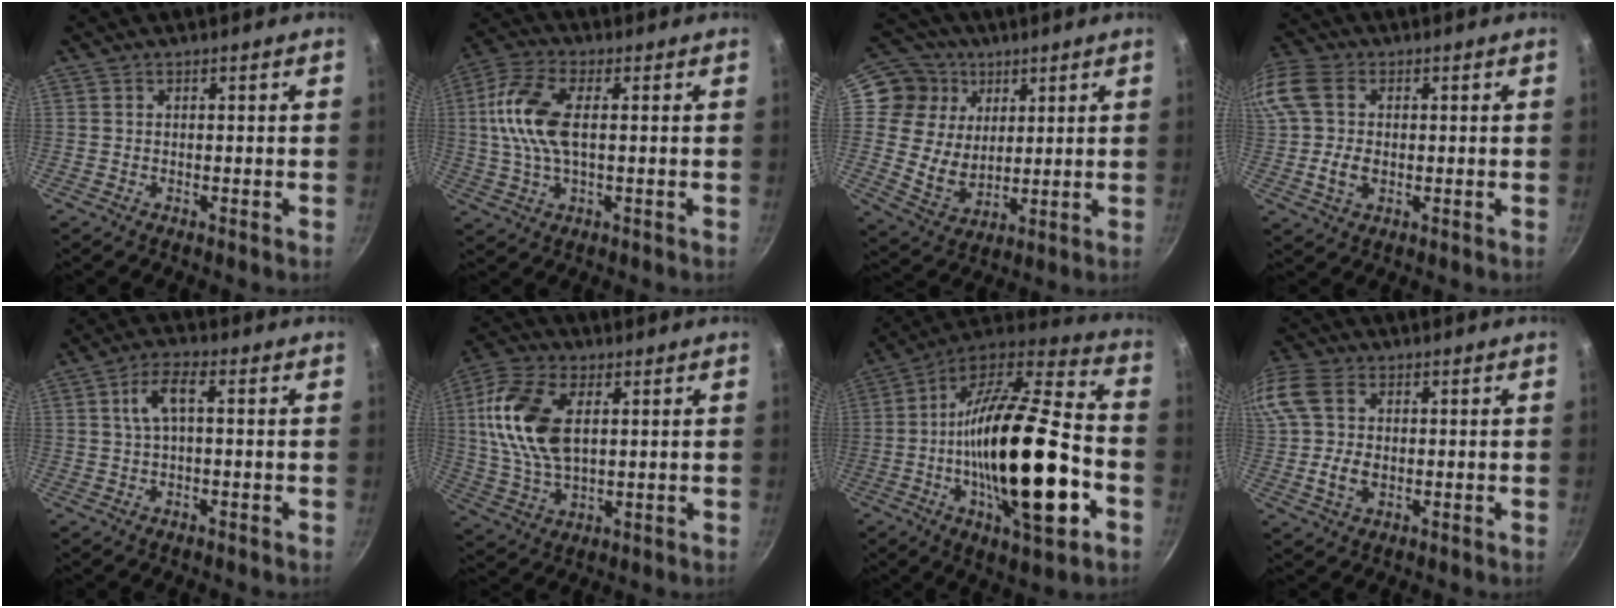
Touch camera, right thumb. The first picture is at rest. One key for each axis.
{"total": 11.6, "fx": 1.2, "fy": 5.6, "fz": 10.1, "tx": -0.216, "ty": 0.015, "tz": 0.012}
{"total": 13.1, "fx": 4.8, "fy": 11.1, "fz": 5.1, "tx": -0.063, "ty": -0.015, "tz": 0.089}
{"total": 14.1, "fx": 0.9, "fy": 10.6, "fz": 9.2, "tx": -0.215, "ty": 0.022, "tz": 0.007}
{"total": 5.7, "fx": 0.7, "fy": 2.1, "fz": 5.3, "tx": -0.113, "ty": 0.015, "tz": 0.007}
{"total": 15.2, "fx": 3.2, "fy": 8.5, "fz": 12.2, "tx": -0.237, "ty": -0.001, "tz": 0.058}
{"total": 30.5, "fx": -6.5, "fy": 10.7, "fz": 27.8, "tx": -0.465, "ty": 0.021, "tz": -0.113}
{"total": 13.1, "fx": 0.8, "fy": 9.6, "fz": 8.9, "tx": -0.201, "ty": 0.017, "tz": 0.007}